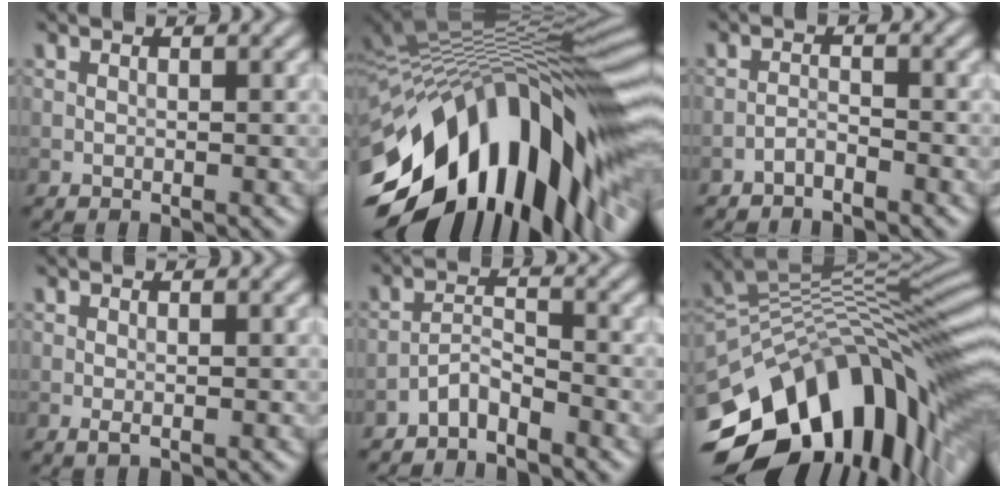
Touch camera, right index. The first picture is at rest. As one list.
[{"total": 16.7, "force": [-5.6, 7.4, 13.9], "torque": [-0.214, 0.006, -0.107]}, {"total": 1.3, "force": [-1.2, 0.2, 0.4], "torque": [-0.007, 0.005, -0.026]}, {"total": 0.7, "force": [-0.3, 0.2, 0.6], "torque": [-0.015, -0.003, -0.005]}, {"total": 2.5, "force": [-2.2, 0.5, 0.9], "torque": [-0.018, 0.010, -0.047]}, {"total": 15.7, "force": [-6.1, 7.6, 12.2], "torque": [-0.187, 0.018, -0.118]}]